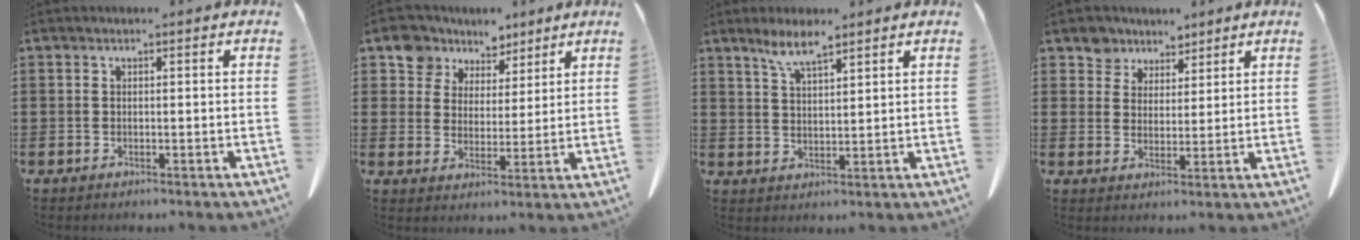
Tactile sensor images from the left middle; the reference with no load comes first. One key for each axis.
{"total": 6.7, "fx": 5.2, "fy": 4.3, "fz": 0.2, "tx": -0.046, "ty": -0.017, "tz": 0.098}
{"total": 4.9, "fx": 3.6, "fy": 0.7, "fz": 3.1, "tx": -0.071, "ty": -0.004, "tz": 0.065}
{"total": 4.8, "fx": 3.8, "fy": 2.9, "fz": 0.2, "tx": -0.030, "ty": -0.005, "tz": 0.071}